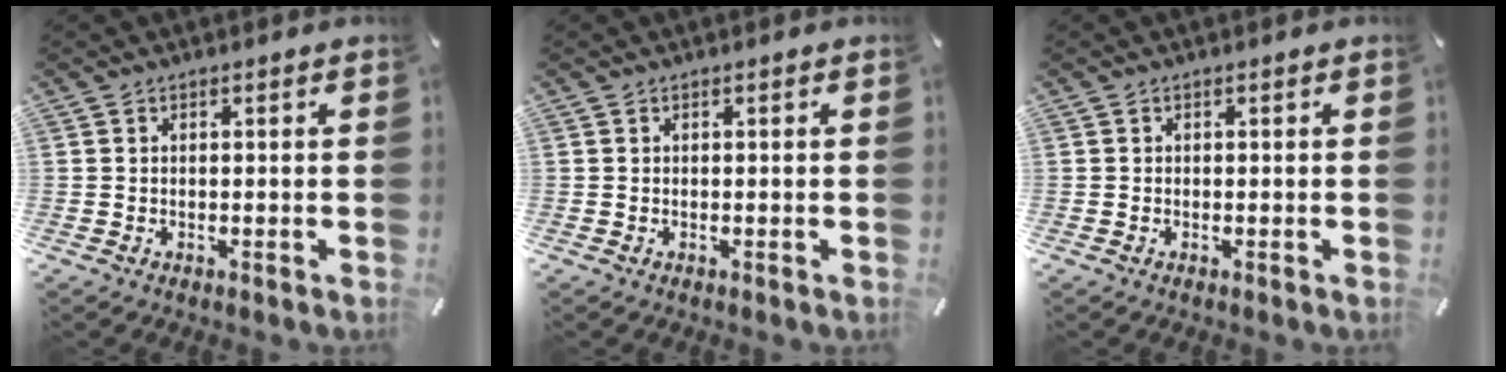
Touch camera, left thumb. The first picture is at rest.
{"total": 0.0}
{"total": 0.0}